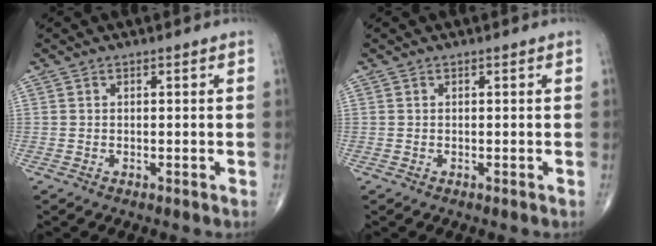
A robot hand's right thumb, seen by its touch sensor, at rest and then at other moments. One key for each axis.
{"total": 0.0}